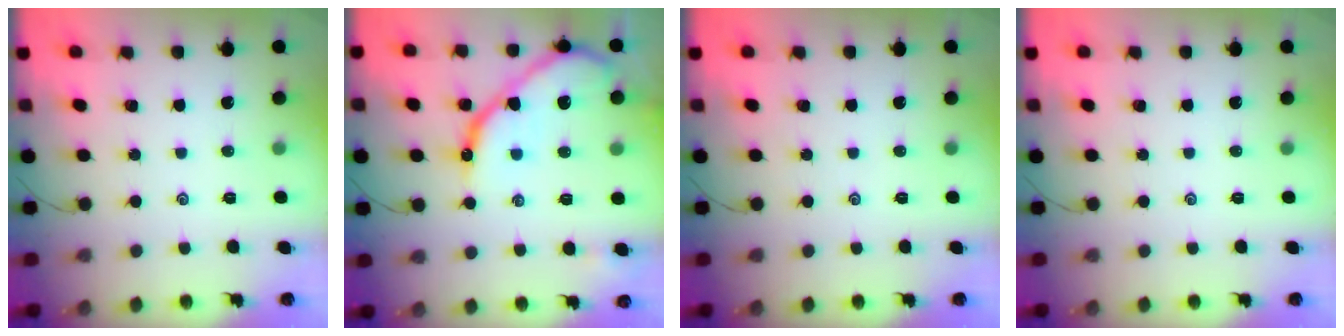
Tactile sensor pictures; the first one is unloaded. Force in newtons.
{"total": 14.5, "press": 14.5, "slide": 1.4}
{"total": 0.0}
{"total": 0.0}